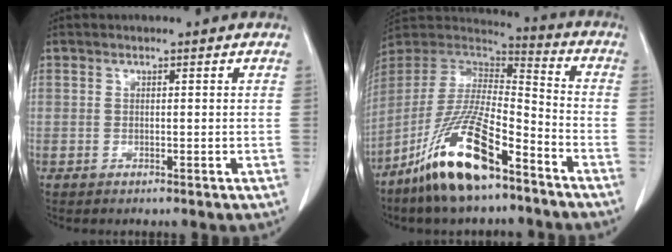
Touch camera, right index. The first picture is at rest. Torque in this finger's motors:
{"motor_torque": [1.54, -0.60, 0.93, 0.21]}